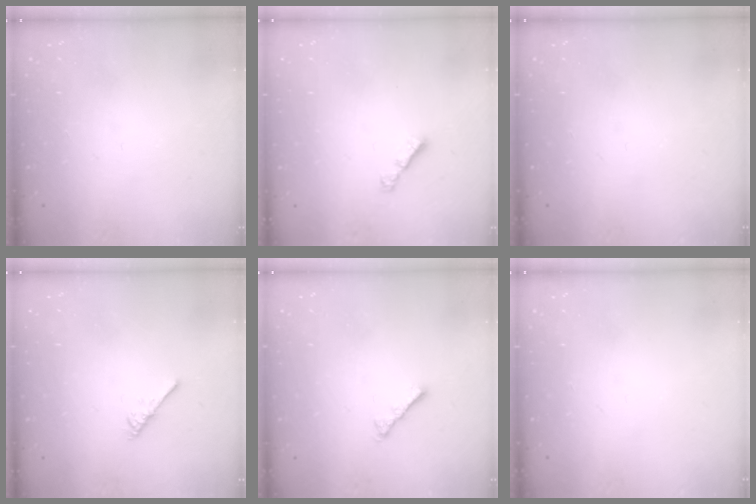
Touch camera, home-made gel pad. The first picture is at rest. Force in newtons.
{"total": 2.8, "press": 2.8, "slide": 0.7}
{"total": 0.0}
{"total": 2.7, "press": 2.7, "slide": 0.5}
{"total": 3.4, "press": 3.4, "slide": 0.6}
{"total": 0.0}